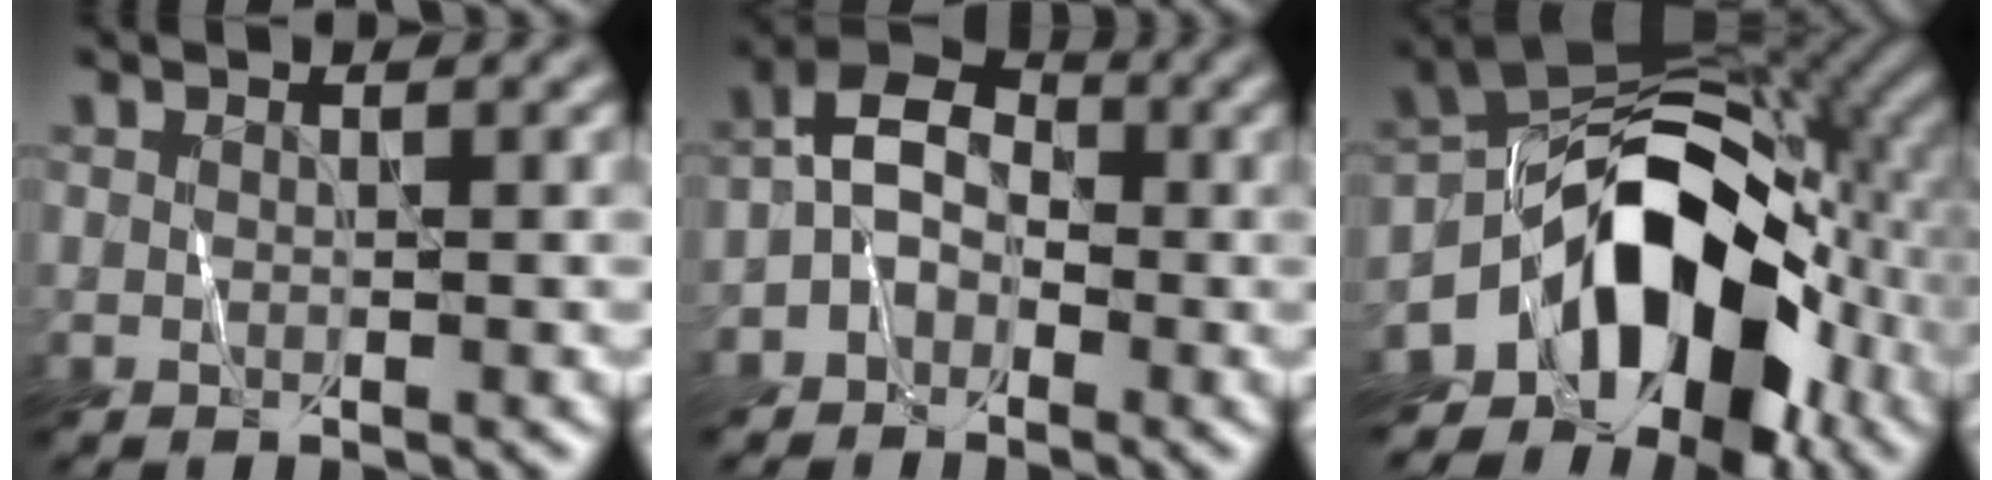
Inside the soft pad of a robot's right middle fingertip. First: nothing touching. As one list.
[{"total": 3.4, "force": [-1.5, 2.6, 1.8], "torque": [-0.025, 0.018, -0.039]}, {"total": 11.0, "force": [-5.5, 6.5, 7.0], "torque": [-0.082, 0.018, -0.102]}]